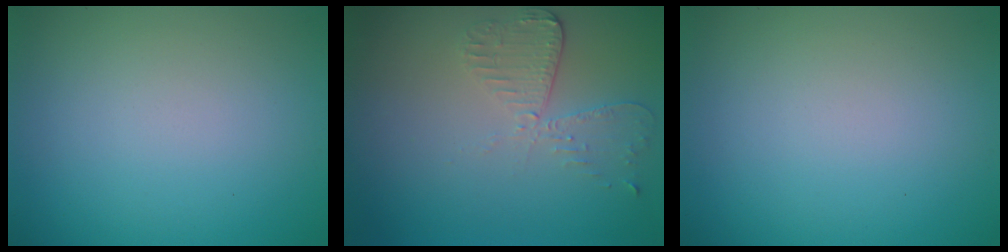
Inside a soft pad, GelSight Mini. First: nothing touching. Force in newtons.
{"total": 2.9, "press": 2.6, "slide": 1.3}
{"total": 0.0}